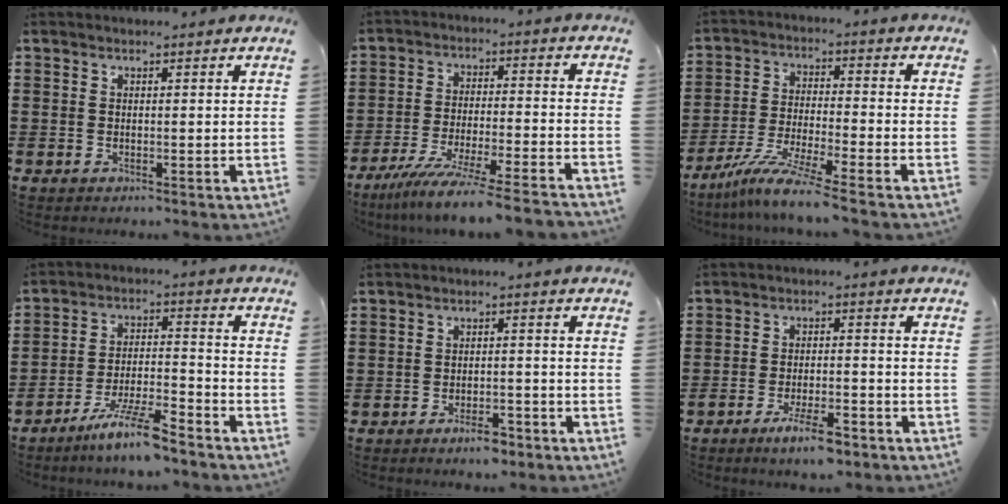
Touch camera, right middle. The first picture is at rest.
{"total": 7.7, "force": [-6.8, -0.8, 3.5], "torque": [-0.067, -0.016, -0.132]}
{"total": 7.5, "force": [-6.2, -0.3, 4.3], "torque": [-0.093, -0.018, -0.121]}
{"total": 8.0, "force": [-6.4, 0.7, 4.8], "torque": [-0.099, -0.004, -0.122]}
{"total": 2.8, "force": [-2.1, 0.8, 1.6], "torque": [-0.028, 0.005, -0.040]}
{"total": 5.4, "force": [-3.7, 1.0, 3.8], "torque": [-0.074, -0.001, -0.066]}